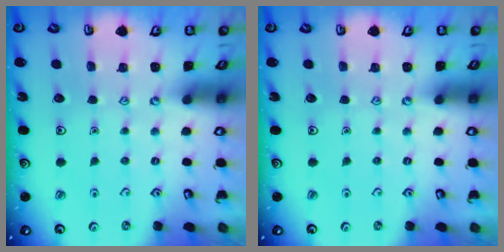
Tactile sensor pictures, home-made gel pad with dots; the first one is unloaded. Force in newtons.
{"total": 0.0}